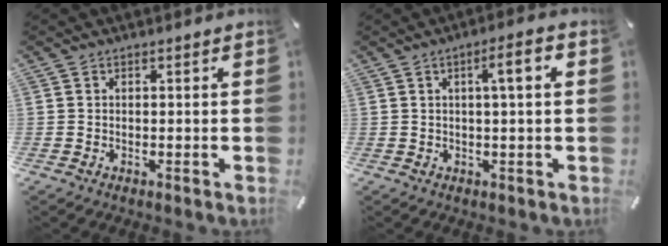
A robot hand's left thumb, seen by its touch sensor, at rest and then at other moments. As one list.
[{"total": 5.8, "force": [1.2, 0.7, 5.7], "torque": [-0.093, -0.003, 0.013]}]